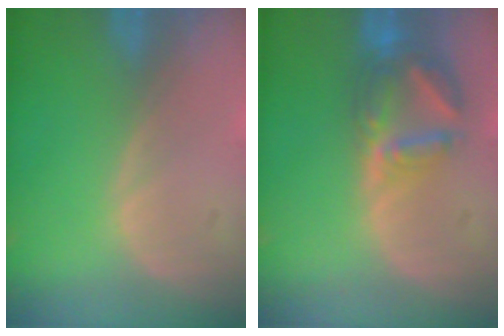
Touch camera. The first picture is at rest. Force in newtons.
{"total": 7.2, "press": 6.3, "slide": 3.4}